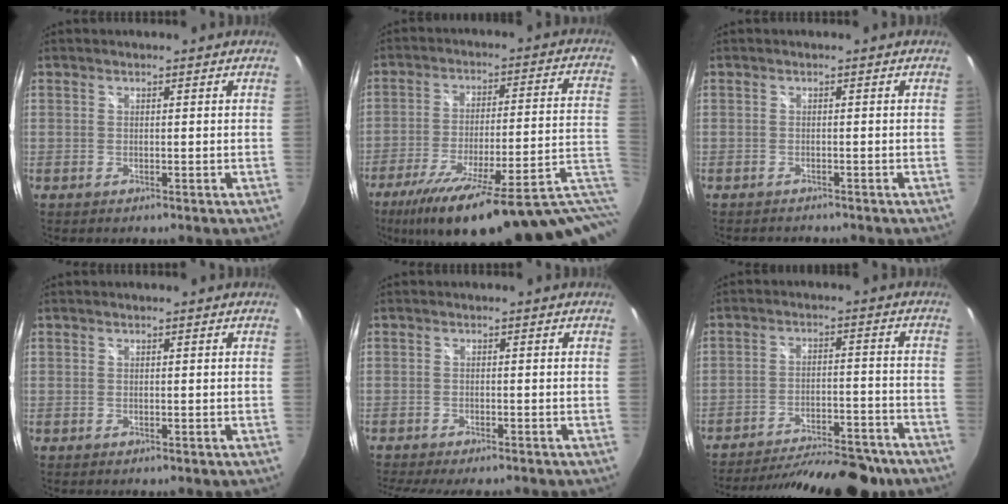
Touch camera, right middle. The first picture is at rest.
{"total": 27.6, "force": [-19.7, 3.5, 19.1], "torque": [-0.258, -0.052, -0.270]}
{"total": 2.4, "force": [-2.3, 0.5, 0.5], "torque": [-0.015, -0.013, -0.036]}
{"total": 0.0}
{"total": 8.0, "force": [-7.0, 1.3, 3.7], "torque": [-0.085, -0.024, -0.109]}
{"total": 23.1, "force": [-19.8, 5.8, 10.3], "torque": [-0.189, -0.017, -0.266]}